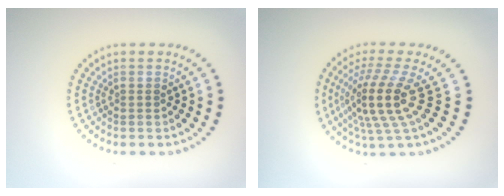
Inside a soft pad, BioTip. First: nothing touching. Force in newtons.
{"total": 5.0, "press": 3.4, "slide": 3.6}